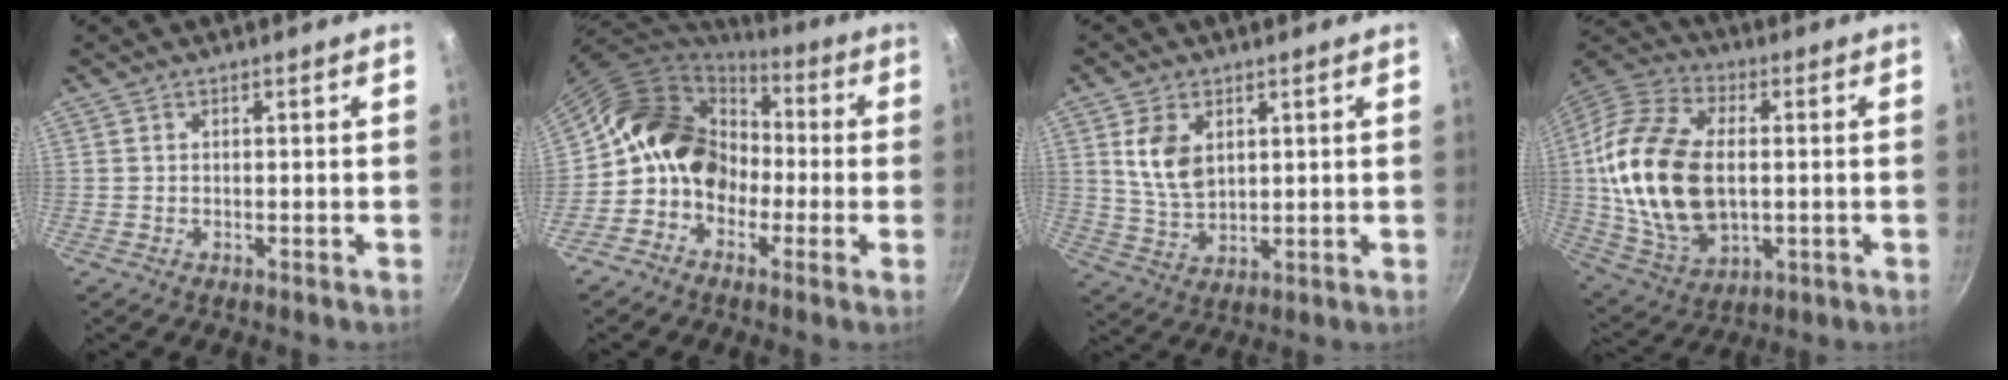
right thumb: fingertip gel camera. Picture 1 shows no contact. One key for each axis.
{"total": 14.6, "fx": -0.6, "fy": 12.3, "fz": 7.9, "tx": -0.090, "ty": 0.045, "tz": -0.027}
{"total": 8.1, "fx": 2.7, "fy": 5.2, "fz": 5.7, "tx": -0.098, "ty": -0.020, "tz": 0.059}
{"total": 22.7, "fx": 0.5, "fy": 14.1, "fz": 17.8, "tx": -0.336, "ty": 0.010, "tz": 0.013}